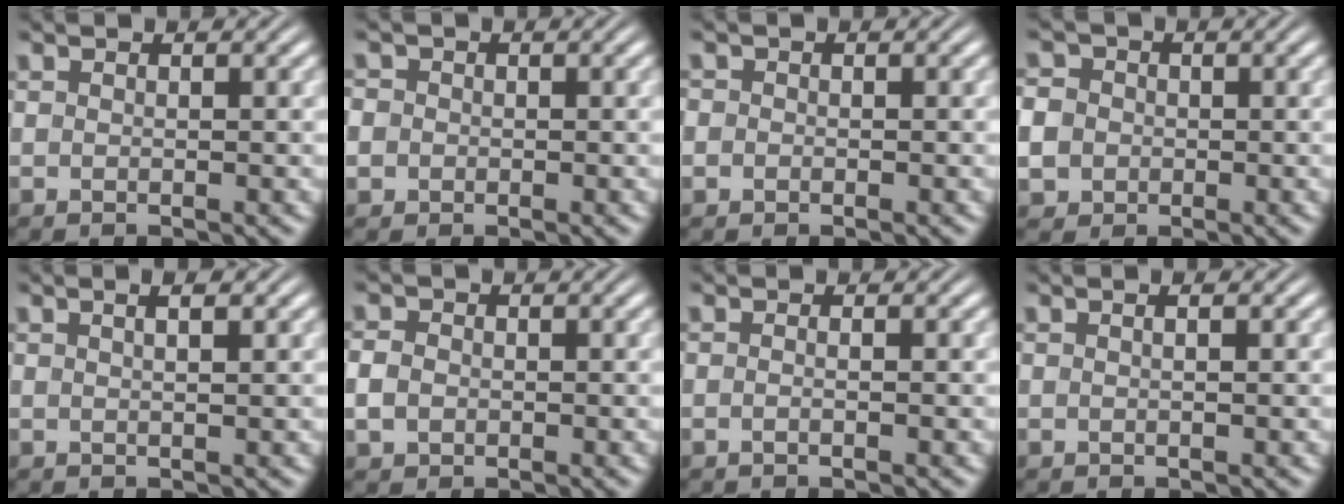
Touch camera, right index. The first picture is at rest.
{"total": 3.5, "force": [-0.5, 3.4, 0.9], "torque": [-0.036, -0.010, -0.013]}
{"total": 1.7, "force": [-0.3, 1.6, 0.2], "torque": [-0.012, -0.005, -0.010]}
{"total": 5.0, "force": [-0.5, 4.6, 1.7], "torque": [-0.050, -0.015, -0.010]}
{"total": 1.6, "force": [0.7, 0.2, 1.4], "torque": [-0.016, 0.005, 0.010]}
{"total": 2.3, "force": [-0.4, 2.0, 1.0], "torque": [-0.032, -0.006, -0.005]}
{"total": 0.6, "force": [-0.4, 0.1, 0.5], "torque": [-0.008, 0.002, -0.010]}
{"total": 0.7, "force": [0.1, 0.0, 0.7], "torque": [-0.007, 0.004, 0.000]}